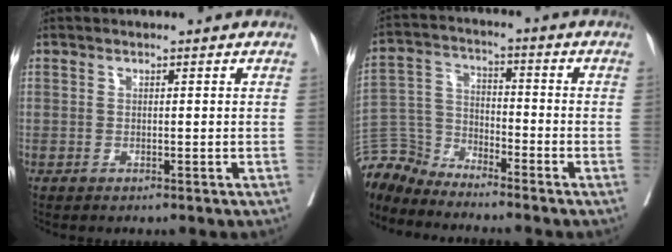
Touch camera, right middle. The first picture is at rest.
{"total": 7.2, "force": [-7.1, 0.7, -0.9], "torque": [0.009, 0.013, -0.145]}